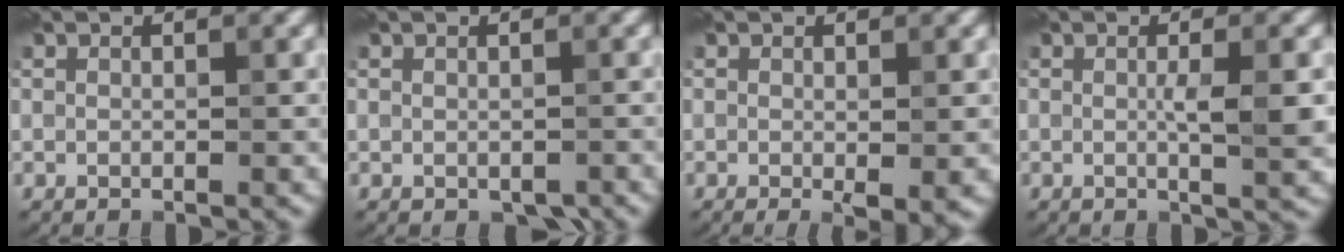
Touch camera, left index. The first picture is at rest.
{"total": 1.0, "force": [-0.4, 0.7, 0.5], "torque": [-0.008, -0.005, -0.003]}
{"total": 2.1, "force": [-0.3, 0.4, 2.0], "torque": [-0.030, -0.011, 0.000]}
{"total": 3.4, "force": [0.2, 0.6, 3.3], "torque": [-0.053, -0.003, 0.006]}